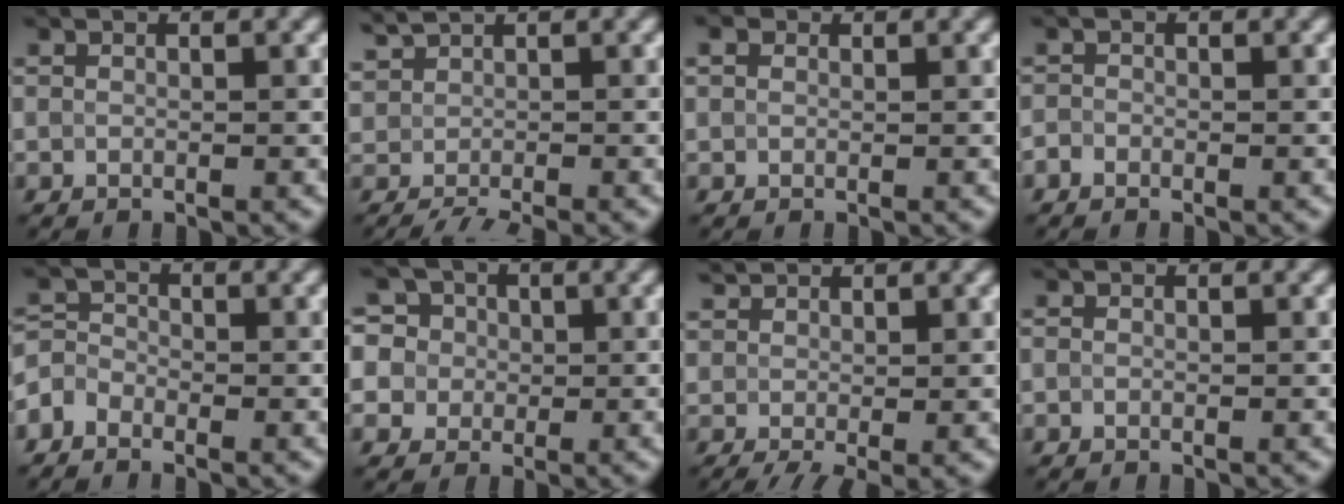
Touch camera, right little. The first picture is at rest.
{"total": 1.9, "force": [-0.6, 1.2, 1.4], "torque": [-0.037, -0.001, -0.012]}
{"total": 1.0, "force": [0.4, 0.8, 0.5], "torque": [-0.010, 0.003, 0.001]}
{"total": 0.8, "force": [-0.7, 0.1, 0.2], "torque": [-0.010, 0.001, -0.014]}
{"total": 2.4, "force": [-1.8, 1.3, 0.8], "torque": [-0.022, 0.007, -0.040]}
{"total": 9.6, "force": [3.8, 7.7, 4.3], "torque": [-0.098, 0.047, 0.037]}
{"total": 3.4, "force": [0.4, 2.3, 2.5], "torque": [-0.060, 0.000, 0.008]}
{"total": 0.0}